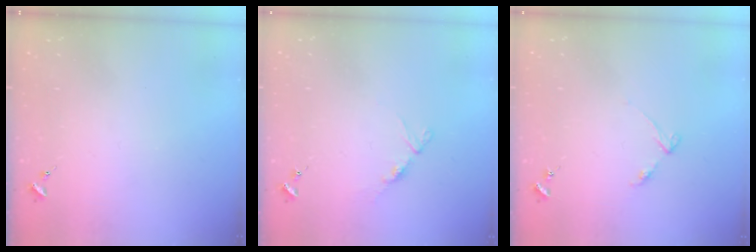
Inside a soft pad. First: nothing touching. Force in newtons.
{"total": 5.5, "press": 5.4, "slide": 0.6}
{"total": 3.6, "press": 3.5, "slide": 0.4}